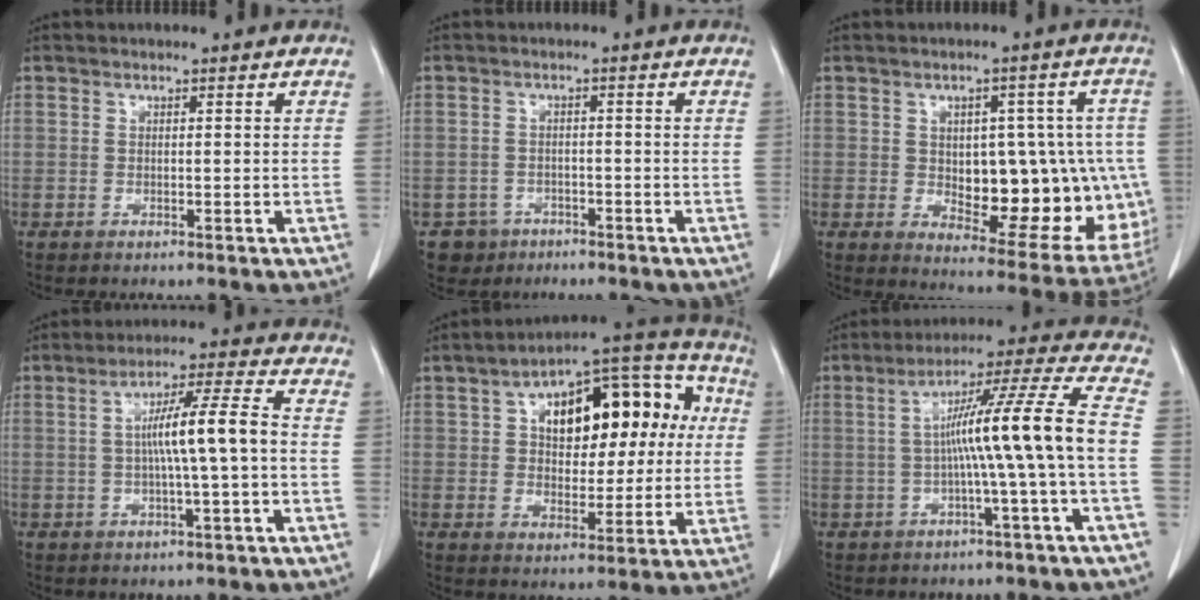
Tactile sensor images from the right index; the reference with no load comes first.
{"total": 3.7, "force": [-2.3, 3.0, -0.3], "torque": [0.006, 0.009, -0.036]}
{"total": 18.4, "force": [-1.4, 8.9, 16.0], "torque": [-0.166, 0.021, 0.015]}
{"total": 8.3, "force": [-0.4, -0.4, 8.3], "torque": [-0.143, 0.016, -0.008]}
{"total": 19.9, "force": [4.3, 10.2, 16.6], "torque": [-0.248, 0.058, 0.065]}
{"total": 12.7, "force": [-1.5, -1.9, 12.5], "torque": [-0.198, 0.023, -0.025]}